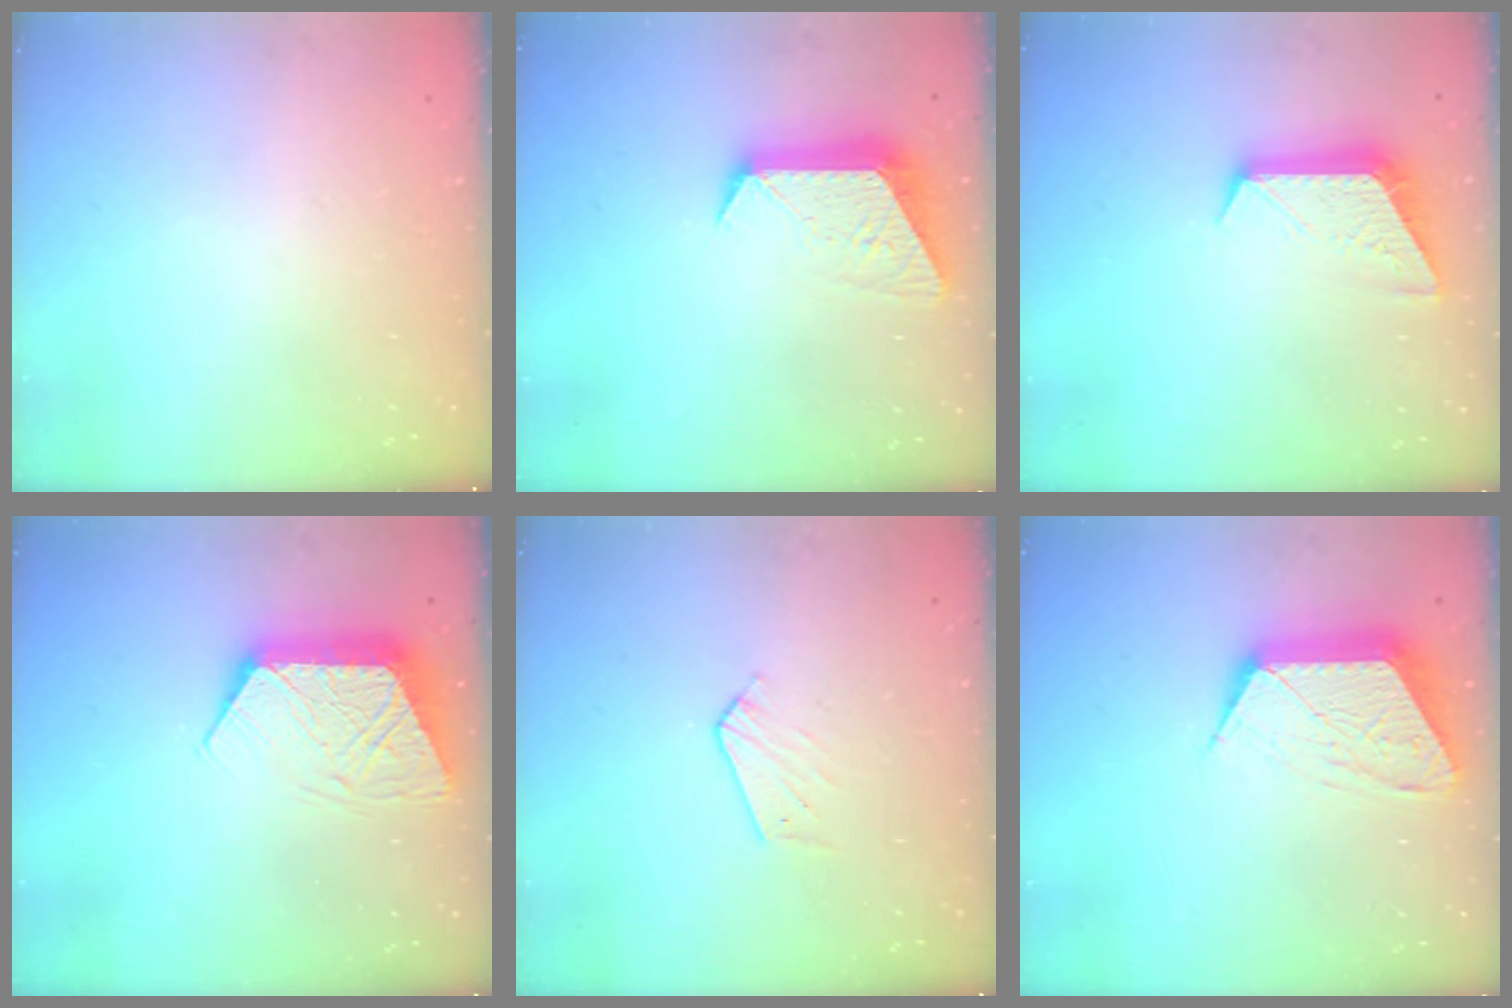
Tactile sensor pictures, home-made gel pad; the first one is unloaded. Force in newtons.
{"total": 10.9, "press": 10.8, "slide": 1.0}
{"total": 9.9, "press": 9.9, "slide": 0.5}
{"total": 14.4, "press": 14.3, "slide": 1.0}
{"total": 3.8, "press": 3.7, "slide": 0.3}
{"total": 12.3, "press": 12.2, "slide": 0.7}